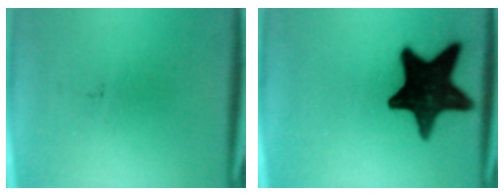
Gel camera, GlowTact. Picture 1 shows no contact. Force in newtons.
{"total": 18.4}